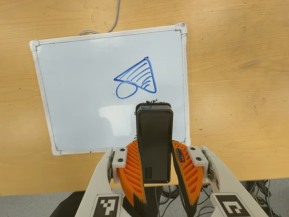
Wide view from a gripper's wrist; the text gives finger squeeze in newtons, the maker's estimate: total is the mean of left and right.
{"total": 4.7, "left": 3.4, "right": 6.0}